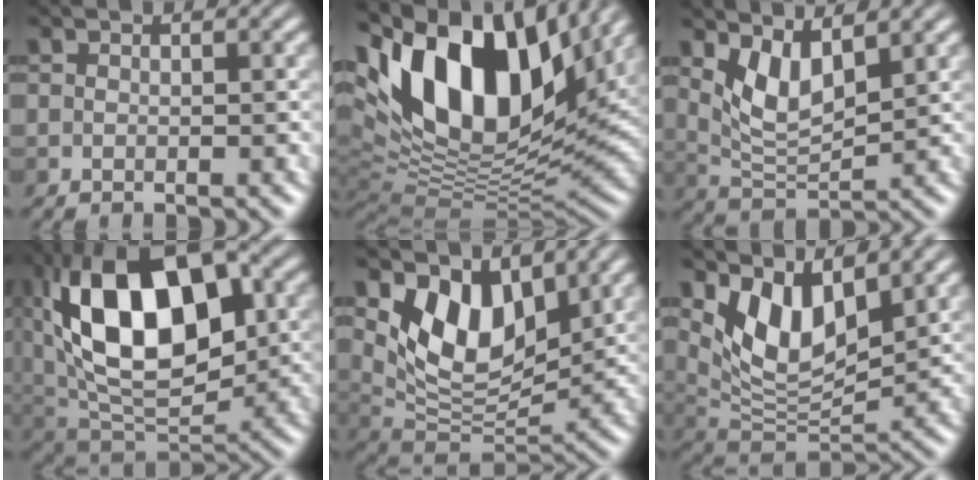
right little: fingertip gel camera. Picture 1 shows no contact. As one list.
[{"total": 15.6, "force": [5.0, 7.8, 12.6], "torque": [-0.242, 0.029, 0.076]}, {"total": 4.0, "force": [1.8, 1.7, 3.1], "torque": [-0.069, -0.012, 0.035]}, {"total": 13.1, "force": [2.6, 6.8, 10.9], "torque": [-0.182, 0.015, 0.041]}, {"total": 6.9, "force": [3.5, 3.8, 4.6], "torque": [-0.090, -0.006, 0.063]}, {"total": 6.6, "force": [3.5, 2.9, 4.8], "torque": [-0.098, -0.009, 0.065]}]